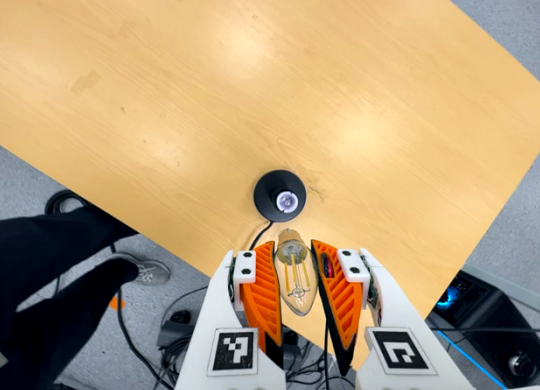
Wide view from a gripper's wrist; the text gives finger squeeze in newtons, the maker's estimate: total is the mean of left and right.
{"total": 17.8, "left": 18.6, "right": 17.0}